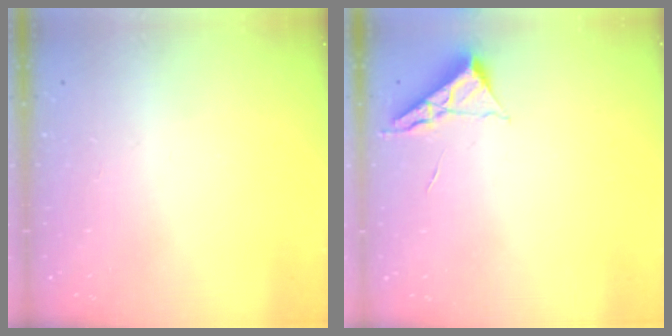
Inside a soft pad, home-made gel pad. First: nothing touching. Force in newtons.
{"total": 3.8, "press": 3.8, "slide": 0.5}